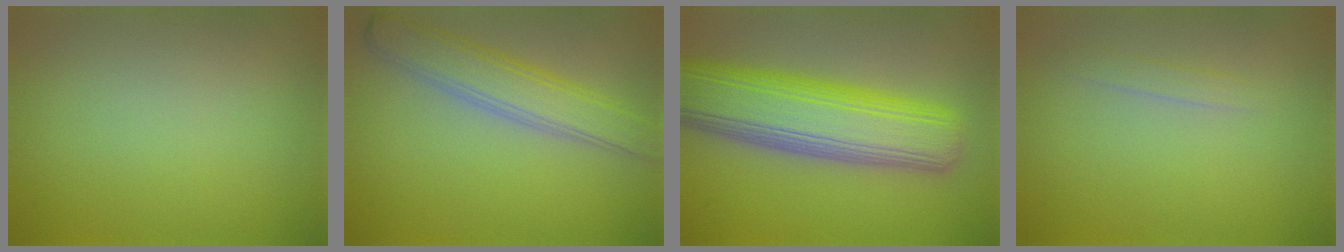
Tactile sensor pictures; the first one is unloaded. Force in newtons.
{"total": 4.8, "press": 4.8, "slide": 0.2}
{"total": 10.8, "press": 10.8, "slide": 0.4}
{"total": 1.1, "press": 1.1, "slide": 0.0}